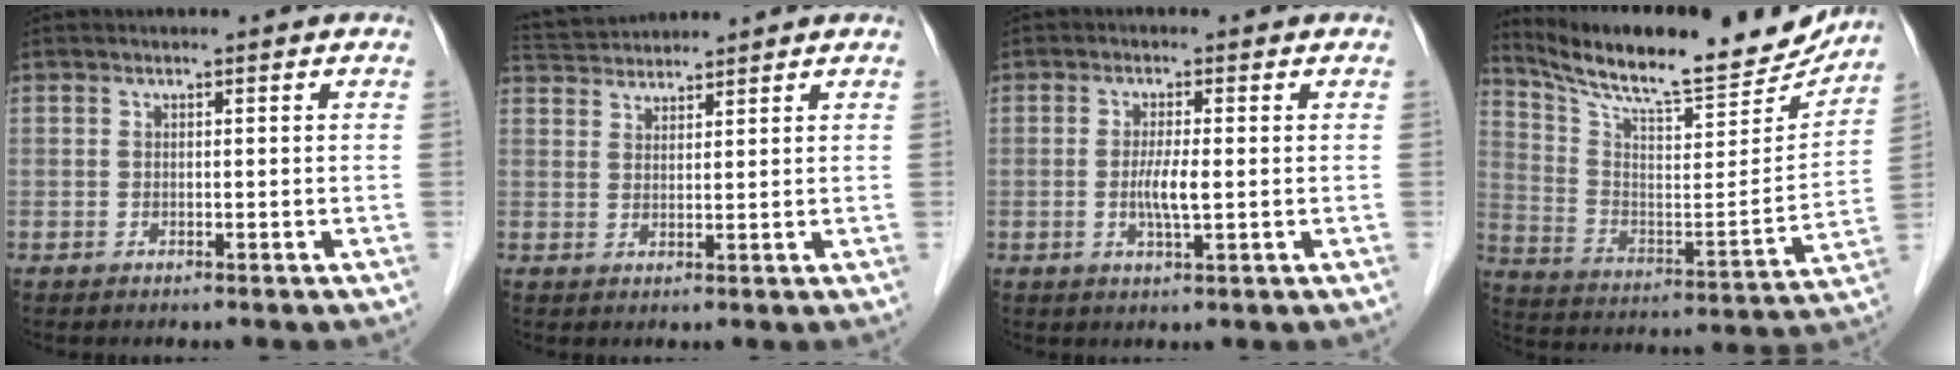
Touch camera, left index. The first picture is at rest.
{"total": 5.6, "force": [5.5, 0.5, 0.9], "torque": [-0.023, 0.032, 0.098]}
{"total": 3.5, "force": [-0.7, 0.2, 3.5], "torque": [-0.071, -0.010, -0.013]}
{"total": 22.4, "force": [20.1, 3.5, 9.2], "torque": [-0.160, -0.035, 0.300]}